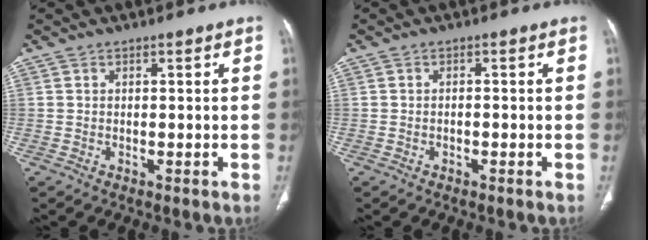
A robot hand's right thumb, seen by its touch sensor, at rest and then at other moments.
{"total": 0.7, "force": [-0.3, 0.4, 0.5], "torque": [-0.011, 0.005, -0.005]}